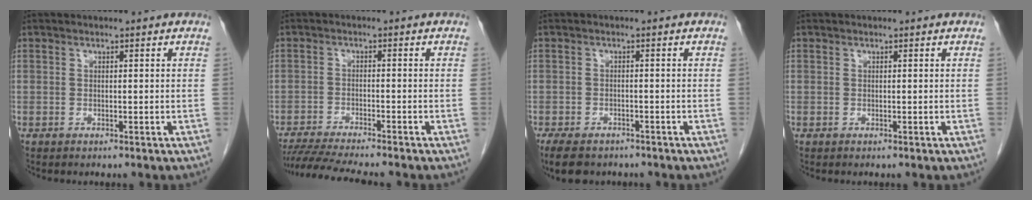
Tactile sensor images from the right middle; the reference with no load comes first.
{"total": 9.9, "force": [-8.9, 0.0, 4.5], "torque": [-0.068, -0.017, -0.142]}
{"total": 8.2, "force": [-6.2, 3.9, 3.7], "torque": [-0.067, -0.009, -0.088]}
{"total": 0.0}